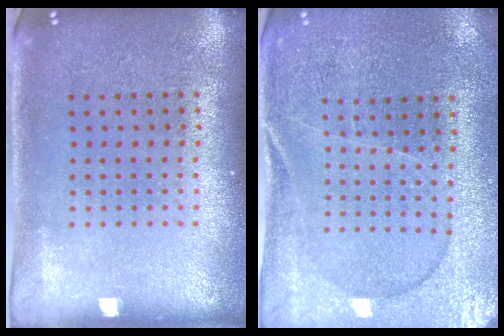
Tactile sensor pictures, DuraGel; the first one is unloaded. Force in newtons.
{"total": 1.1, "press": 1.1, "slide": 0.4}